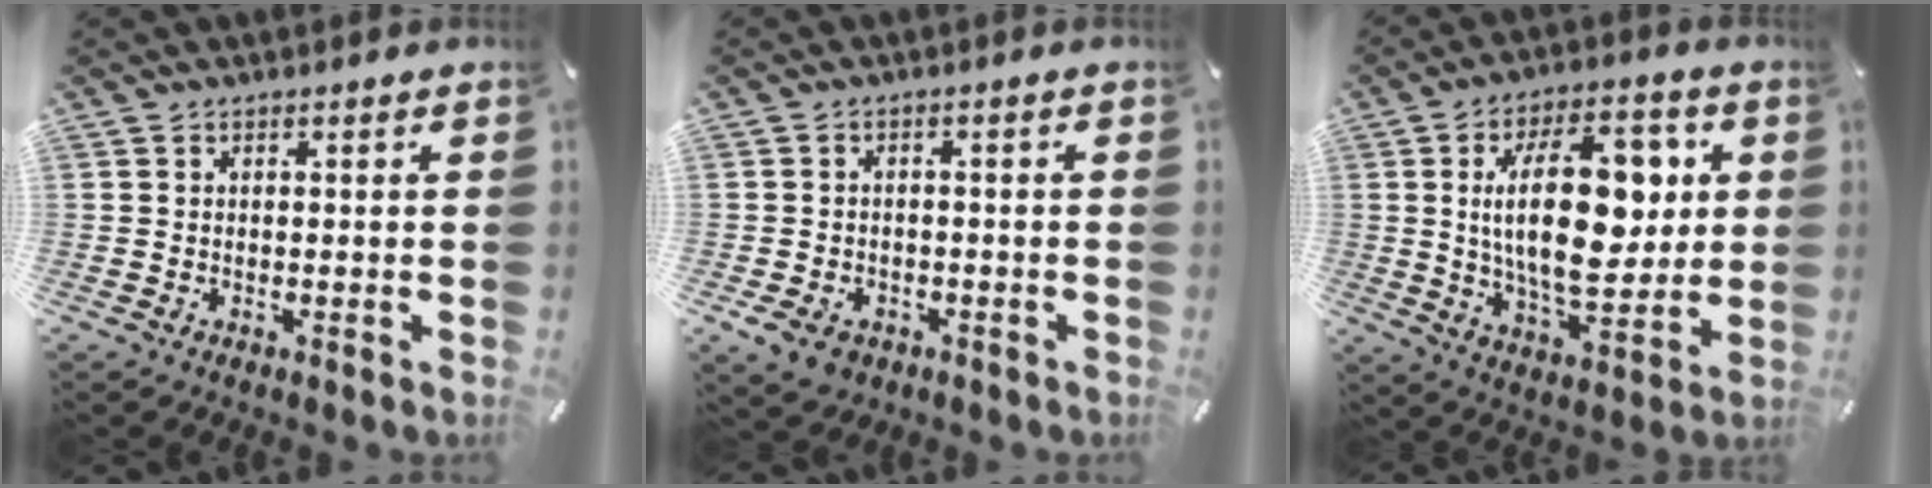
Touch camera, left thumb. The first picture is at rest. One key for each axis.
{"total": 4.5, "fx": -2.5, "fy": 3.3, "fz": 1.7, "tx": -0.038, "ty": 0.012, "tz": -0.048}
{"total": 21.8, "fx": 3.5, "fy": 11.6, "fz": 18.2, "tx": -0.312, "ty": -0.003, "tz": 0.048}